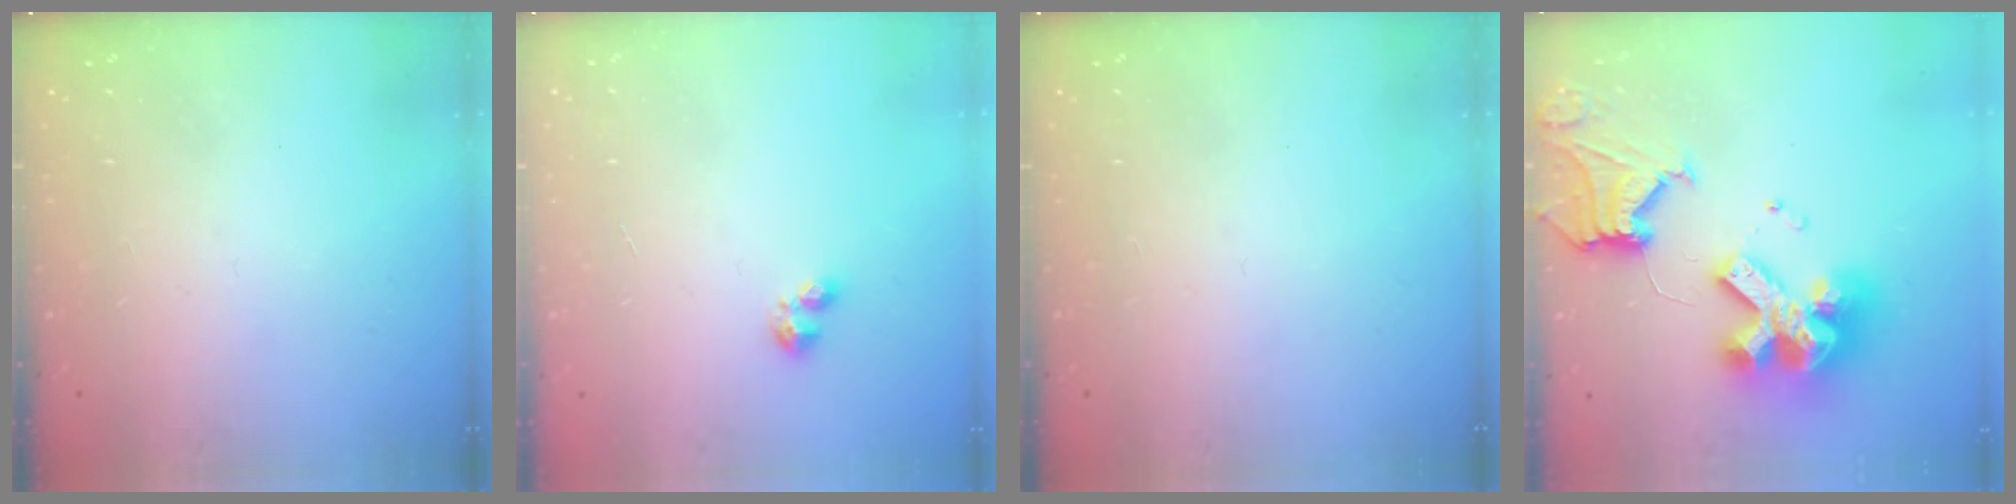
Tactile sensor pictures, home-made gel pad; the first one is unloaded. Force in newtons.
{"total": 2.8, "press": 2.8, "slide": 0.5}
{"total": 0.0}
{"total": 21.2, "press": 21.1, "slide": 2.3}